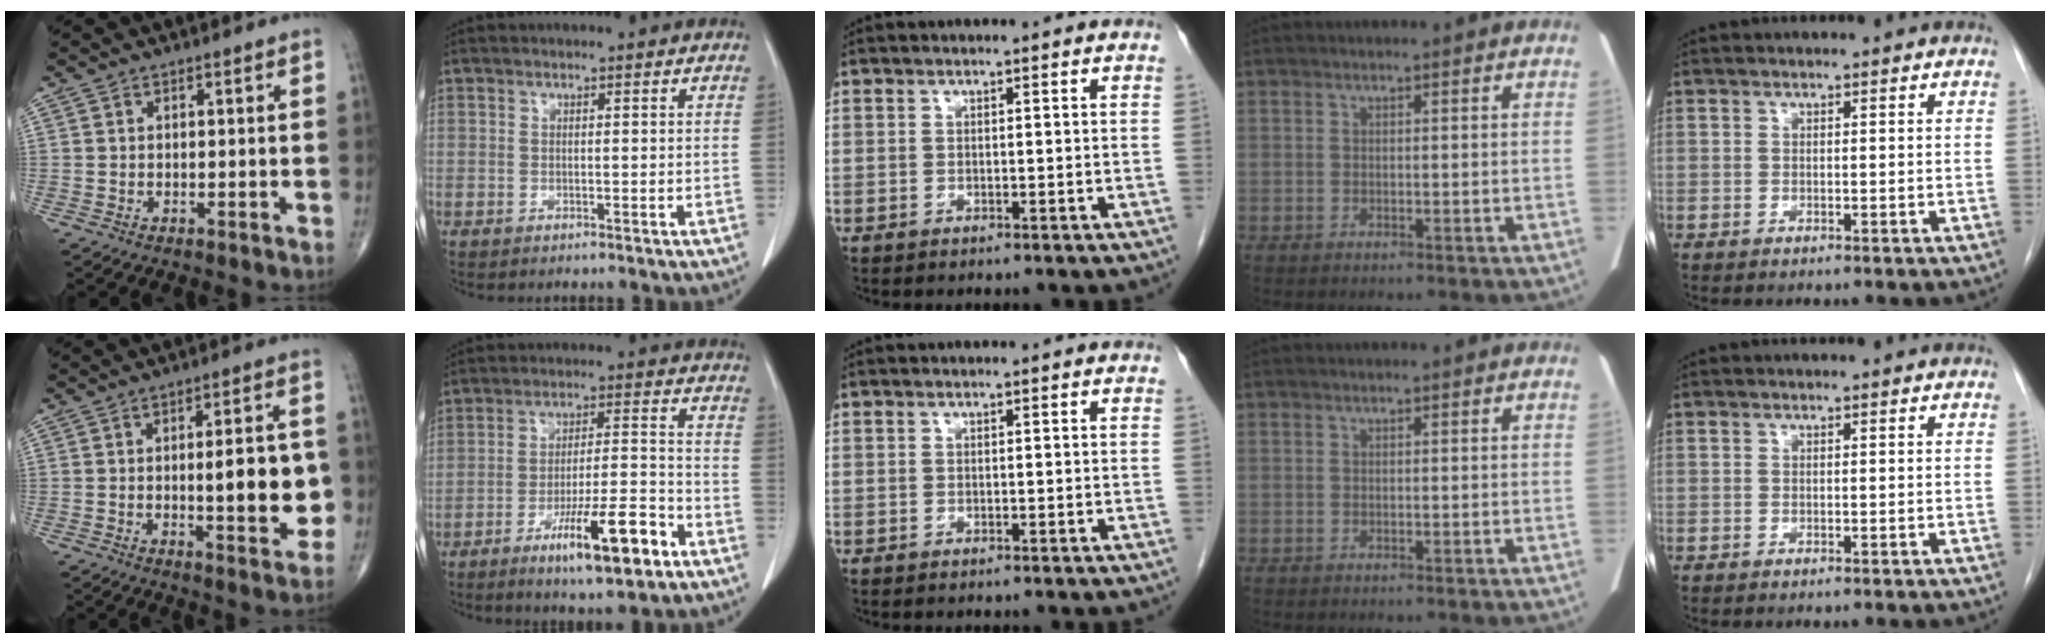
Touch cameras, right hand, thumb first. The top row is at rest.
{"thumb": {"total": 12.0, "force": [-0.9, 3.6, 11.4], "torque": [-0.137, 0.002, -0.010]}, "index": {"total": 13.7, "force": [-7.7, 1.9, 11.2], "torque": [-0.184, -0.001, -0.120]}}